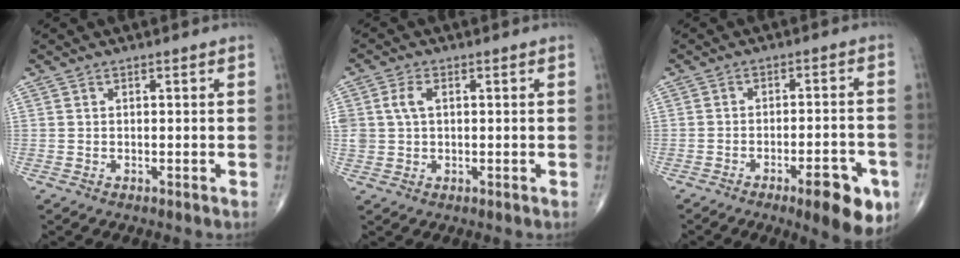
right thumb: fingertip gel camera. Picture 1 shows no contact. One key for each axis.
{"total": 4.3, "fx": 1.0, "fy": 2.8, "fz": 3.0, "tx": -0.070, "ty": 0.006, "tz": 0.020}
{"total": 10.9, "fx": -5.5, "fy": 3.1, "fz": 9.0, "tx": -0.103, "ty": 0.020, "tz": -0.069}